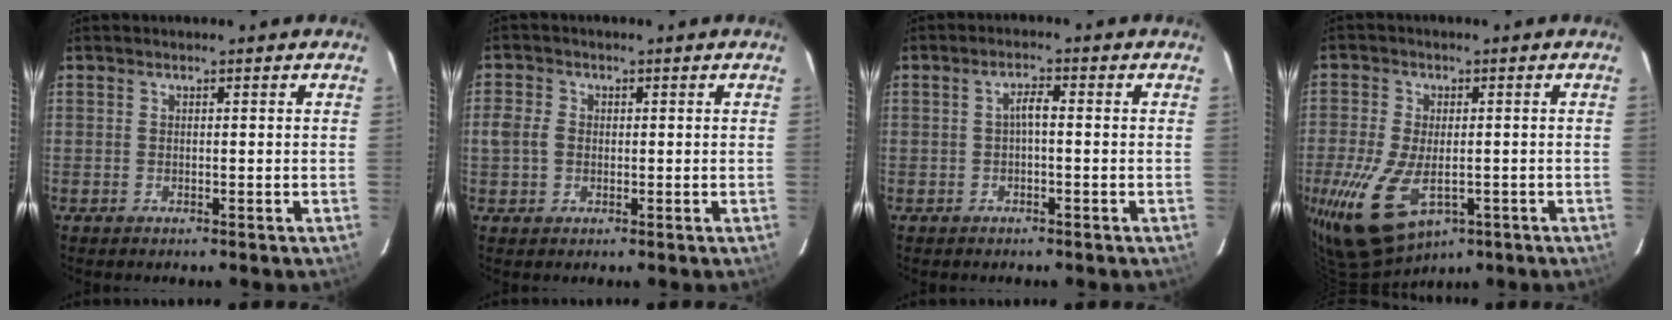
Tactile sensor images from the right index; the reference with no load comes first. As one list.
[{"total": 3.7, "force": [-0.4, 3.0, 2.0], "torque": [-0.047, 0.006, -0.009]}, {"total": 2.1, "force": [-0.4, 0.5, 2.0], "torque": [-0.040, 0.009, -0.006]}, {"total": 15.0, "force": [-5.3, 8.6, 11.1], "torque": [-0.252, -0.040, -0.084]}]